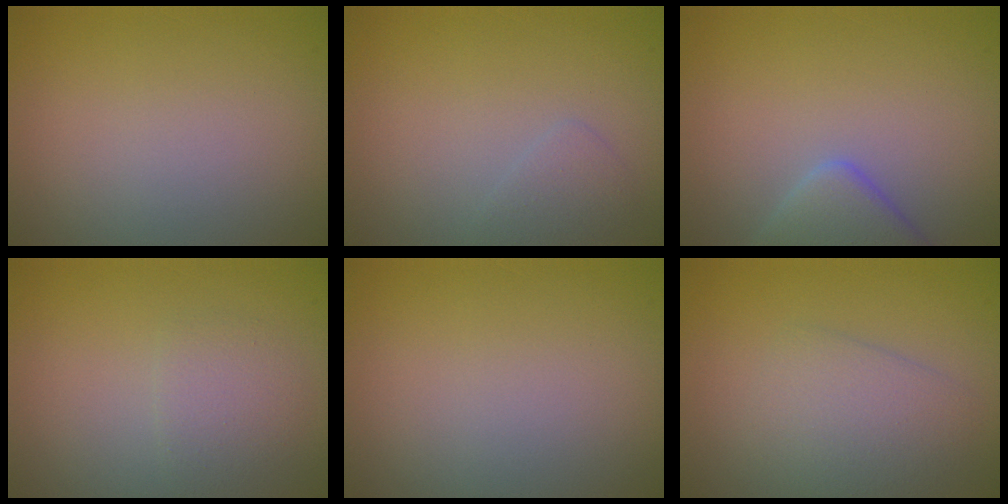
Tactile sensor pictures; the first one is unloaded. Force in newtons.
{"total": 1.1, "press": 1.1, "slide": 0.0}
{"total": 3.4, "press": 3.4, "slide": 0.4}
{"total": 2.9, "press": 2.9, "slide": 0.2}
{"total": 0.0}
{"total": 3.0, "press": 3.0, "slide": 0.1}